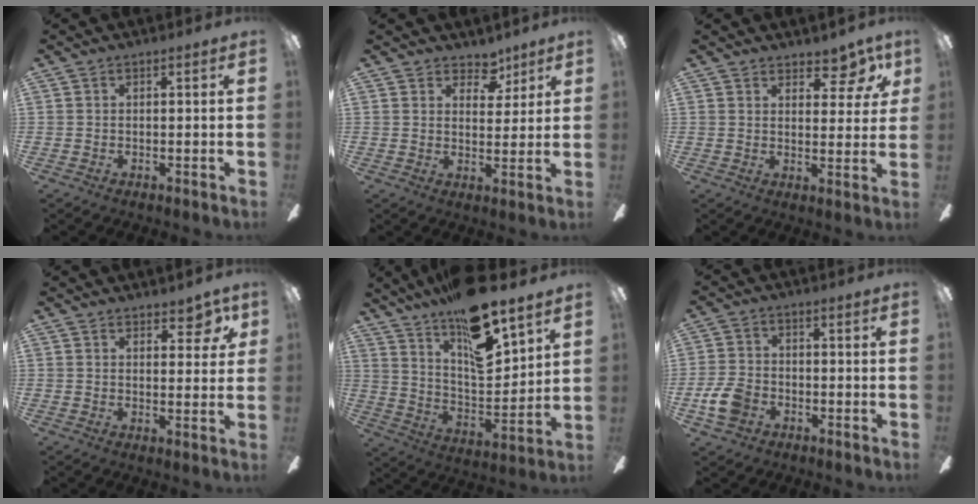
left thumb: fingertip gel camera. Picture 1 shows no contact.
{"total": 6.0, "force": [4.5, 3.6, 1.6], "torque": [-0.008, -0.025, 0.077]}
{"total": 7.5, "force": [5.6, 3.4, 3.7], "torque": [-0.038, -0.035, 0.097]}
{"total": 5.7, "force": [4.1, 2.7, 2.9], "torque": [-0.018, -0.022, 0.066]}
{"total": 17.7, "force": [13.8, 4.3, 10.2], "torque": [-0.177, -0.097, 0.235]}
{"total": 7.5, "force": [-3.1, 5.4, 4.3], "torque": [-0.105, 0.015, -0.061]}